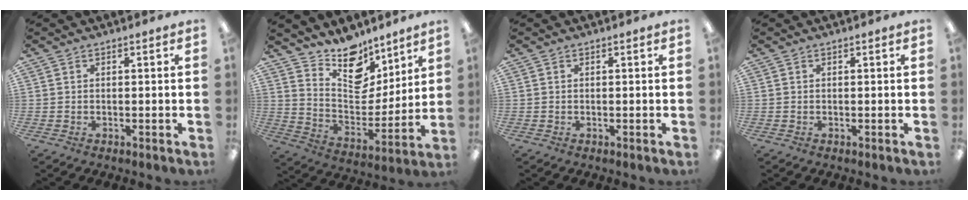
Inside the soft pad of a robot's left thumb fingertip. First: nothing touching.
{"total": 13.2, "force": [11.2, 6.1, 3.3], "torque": [-0.060, -0.097, 0.208]}
{"total": 0.0}
{"total": 0.0}